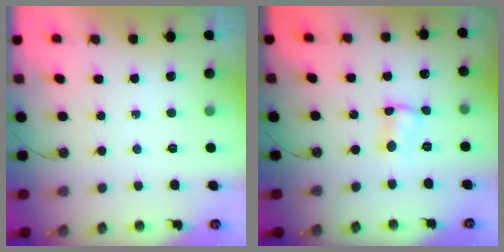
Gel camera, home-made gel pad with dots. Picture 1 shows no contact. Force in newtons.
{"total": 2.5, "press": 2.5, "slide": 0.5}